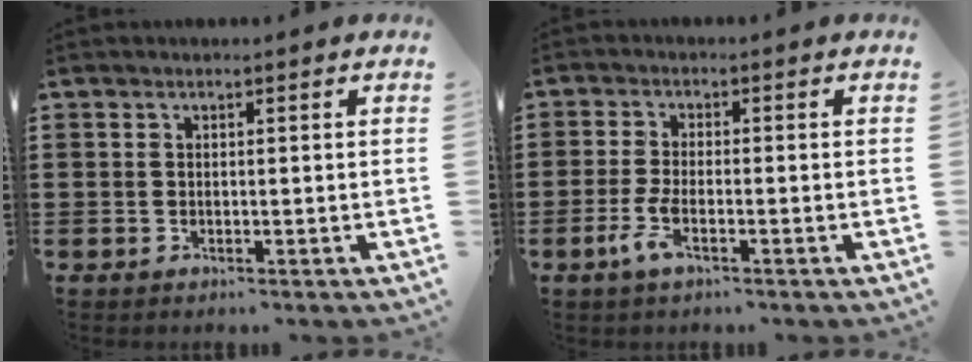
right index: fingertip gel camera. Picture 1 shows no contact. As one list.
[{"total": 3.8, "force": [-1.8, 0.9, 3.2], "torque": [-0.082, -0.011, -0.040]}]